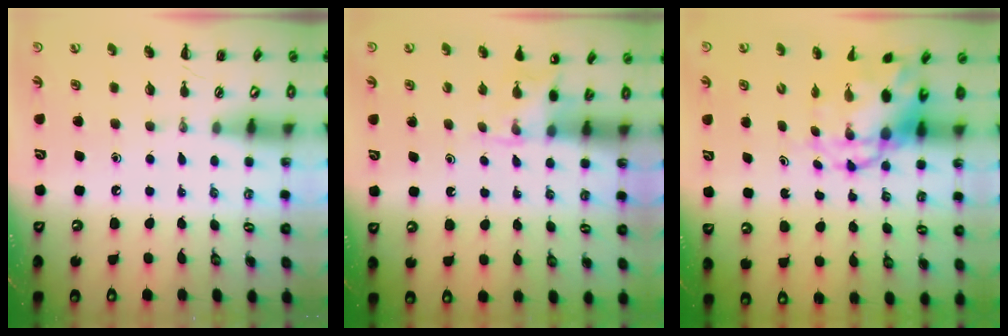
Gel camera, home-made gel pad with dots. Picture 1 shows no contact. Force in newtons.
{"total": 4.3, "press": 4.1, "slide": 1.3}
{"total": 7.5, "press": 7.3, "slide": 1.6}